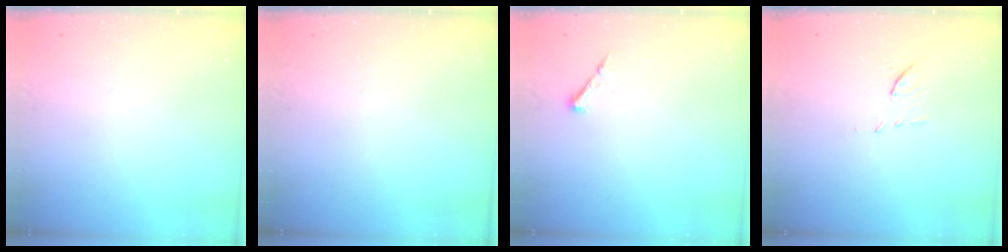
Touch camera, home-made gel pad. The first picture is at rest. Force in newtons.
{"total": 0.0}
{"total": 3.7, "press": 3.6, "slide": 0.5}
{"total": 6.8, "press": 6.6, "slide": 1.8}